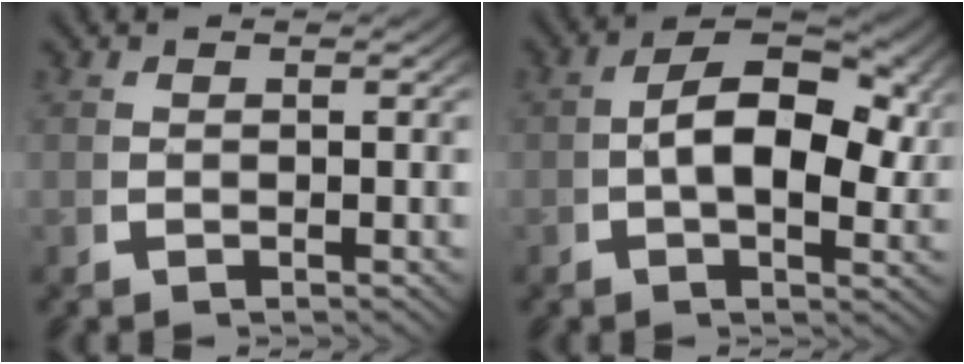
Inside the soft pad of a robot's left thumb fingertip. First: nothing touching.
{"total": 9.4, "force": [1.0, 5.2, 7.8], "torque": [-0.128, -0.019, 0.015]}